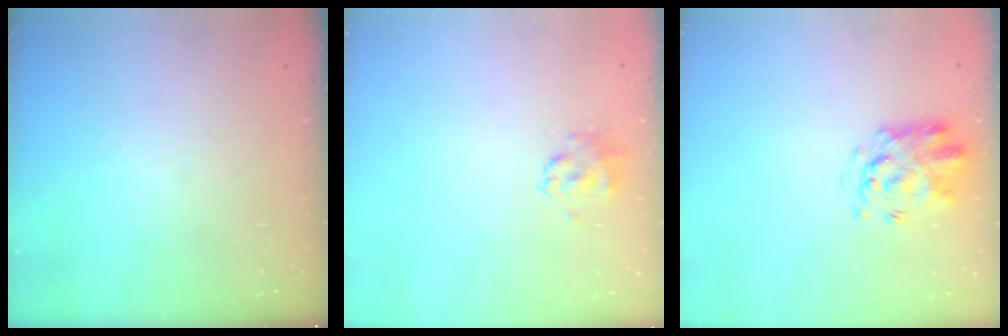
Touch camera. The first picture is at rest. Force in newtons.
{"total": 1.5, "press": 1.3, "slide": 0.6}
{"total": 3.4, "press": 3.3, "slide": 0.7}